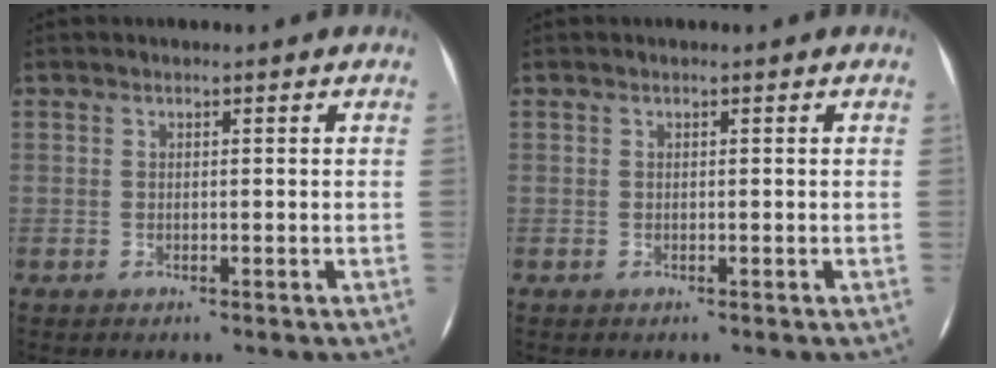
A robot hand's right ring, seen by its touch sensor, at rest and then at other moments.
{"total": 0.0}